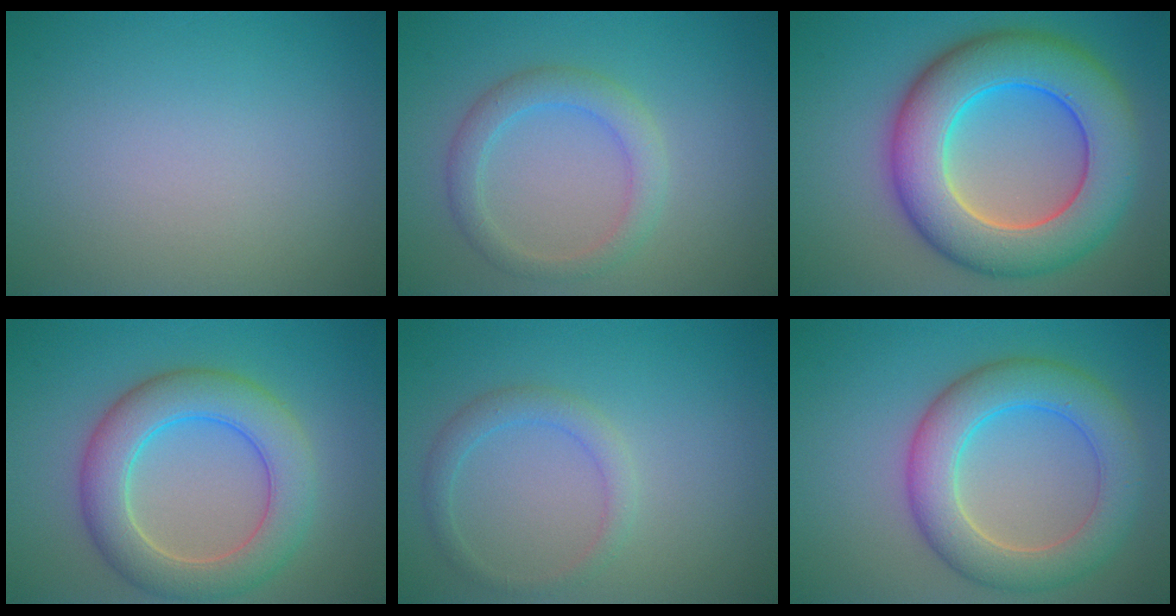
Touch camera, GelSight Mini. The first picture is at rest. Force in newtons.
{"total": 2.9, "press": 2.9, "slide": 0.2}
{"total": 11.2, "press": 11.2, "slide": 0.3}
{"total": 6.6, "press": 6.6, "slide": 0.3}
{"total": 2.0, "press": 2.0, "slide": 0.1}
{"total": 6.7, "press": 6.7, "slide": 0.0}